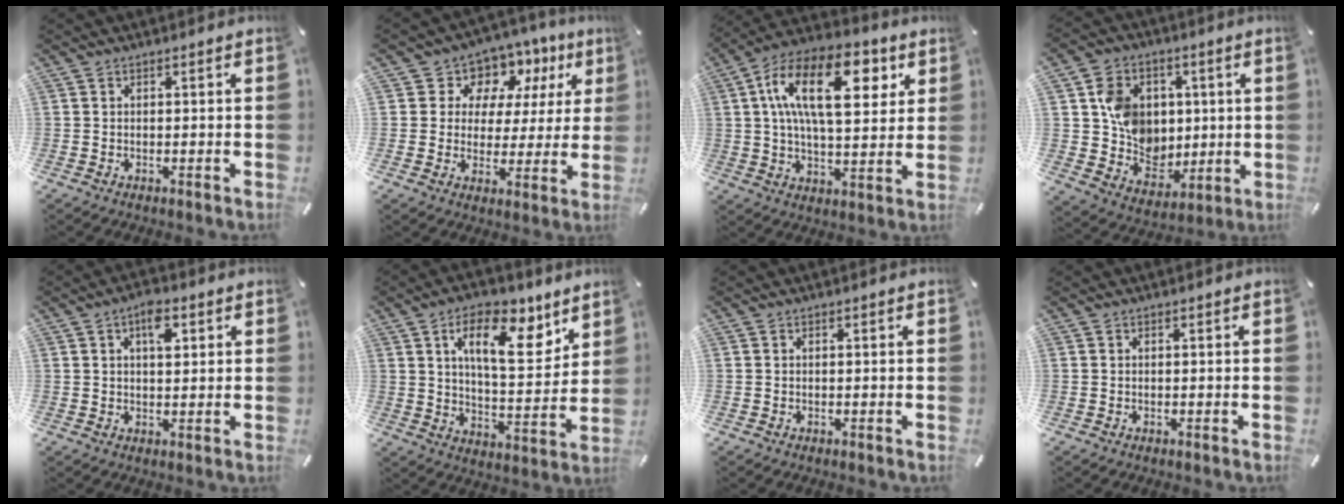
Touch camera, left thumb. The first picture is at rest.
{"total": 9.0, "force": [5.0, 7.2, 2.0], "torque": [-0.042, -0.044, 0.092]}
{"total": 20.1, "force": [6.9, 10.3, 15.8], "torque": [-0.296, -0.006, 0.105]}
{"total": 11.7, "force": [2.6, 10.7, 4.0], "torque": [-0.069, -0.005, 0.066]}
{"total": 6.0, "force": [2.4, 3.0, 4.5], "torque": [-0.064, -0.004, 0.035]}
{"total": 15.8, "force": [8.7, 7.0, 11.1], "torque": [-0.167, -0.038, 0.142]}
{"total": 0.0}
{"total": 0.0}